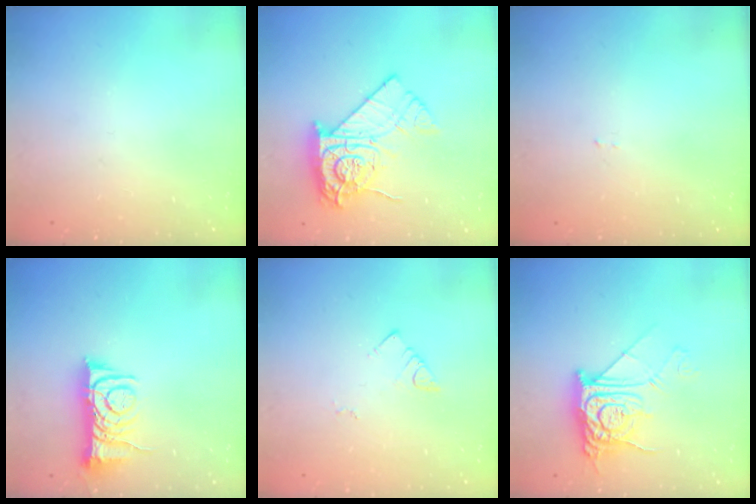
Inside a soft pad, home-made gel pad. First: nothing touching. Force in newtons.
{"total": 15.4, "press": 15.4, "slide": 1.3}
{"total": 1.6, "press": 1.6, "slide": 0.1}
{"total": 8.4, "press": 8.4, "slide": 0.3}
{"total": 3.5, "press": 3.5, "slide": 0.6}
{"total": 12.2, "press": 12.1, "slide": 1.3}